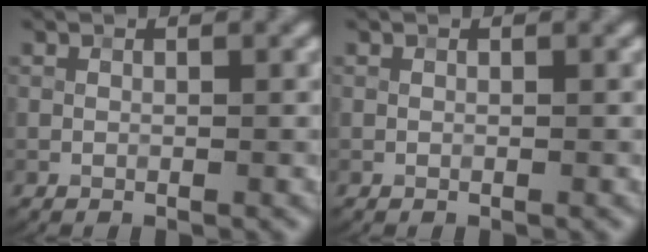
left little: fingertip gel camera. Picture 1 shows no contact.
{"total": 0.0}